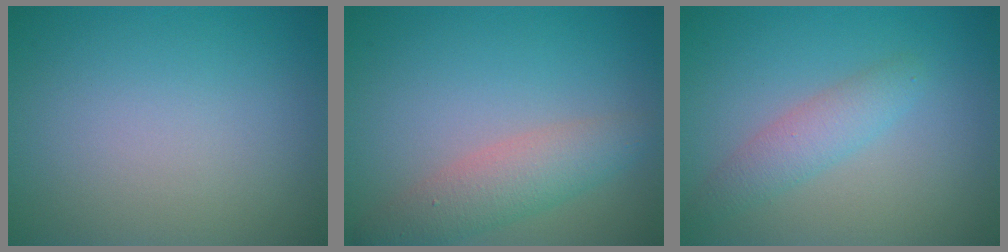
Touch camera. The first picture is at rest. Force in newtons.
{"total": 3.7, "press": 3.7, "slide": 0.2}
{"total": 2.5, "press": 2.5, "slide": 0.0}